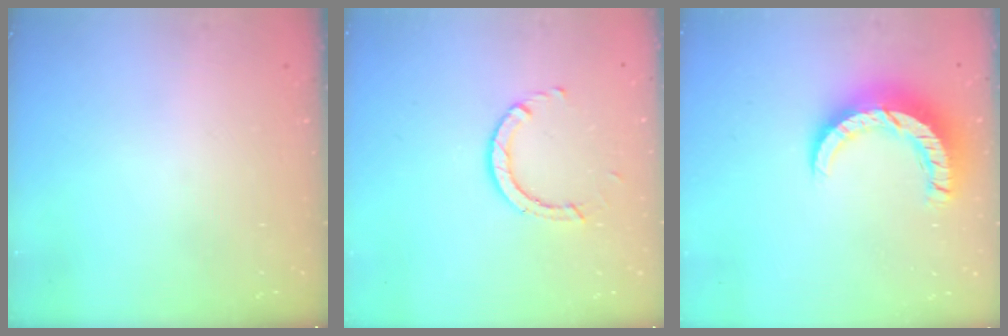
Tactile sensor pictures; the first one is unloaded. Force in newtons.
{"total": 3.1, "press": 3.1, "slide": 0.1}
{"total": 10.3, "press": 10.2, "slide": 0.7}